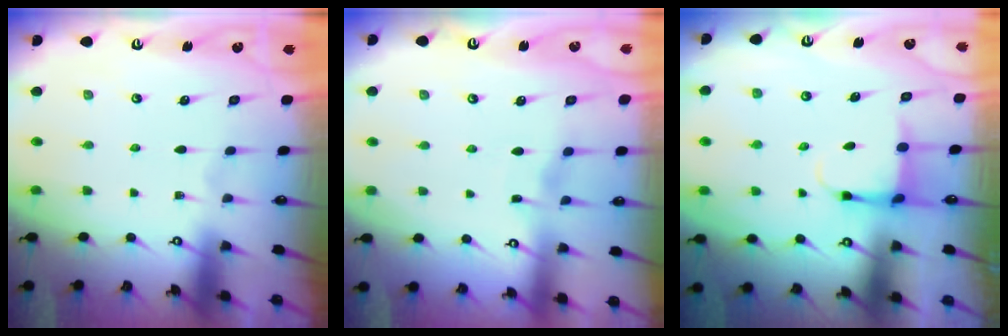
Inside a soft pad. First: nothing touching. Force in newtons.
{"total": 3.3, "press": 3.3, "slide": 0.4}
{"total": 3.8, "press": 3.6, "slide": 1.3}